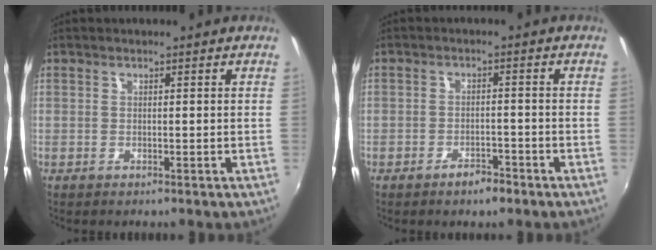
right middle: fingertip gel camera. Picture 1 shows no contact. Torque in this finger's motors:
{"motor_torque": [0.50, -0.44, -0.01, 0.01]}